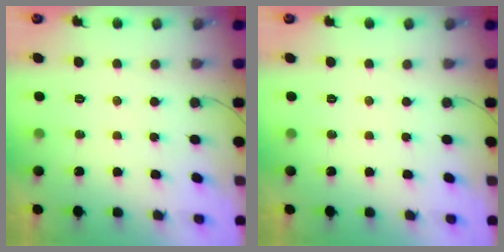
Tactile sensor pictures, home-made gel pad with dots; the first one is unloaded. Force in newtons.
{"total": 0.0}